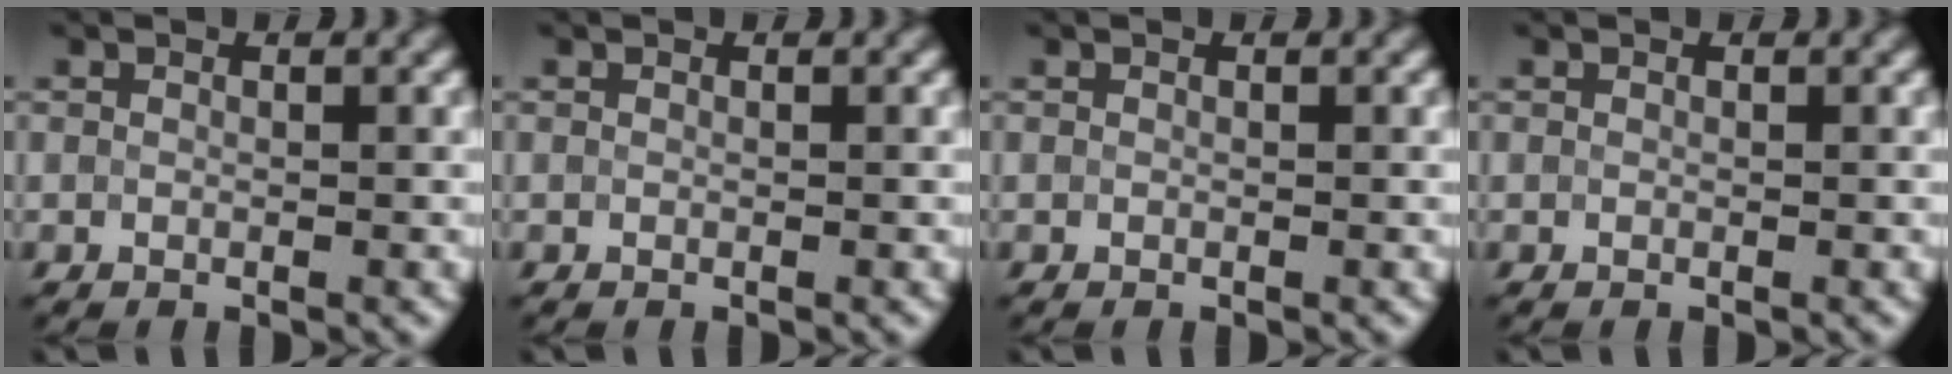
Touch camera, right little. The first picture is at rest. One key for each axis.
{"total": 0.0}
{"total": 0.0}
{"total": 0.0}